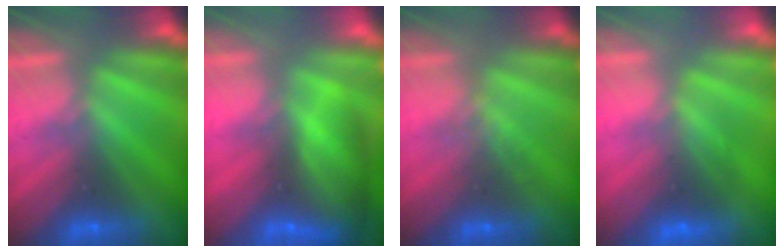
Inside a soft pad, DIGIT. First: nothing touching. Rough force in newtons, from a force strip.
{"total": 10.8}
{"total": 1.4}
{"total": 2.6}